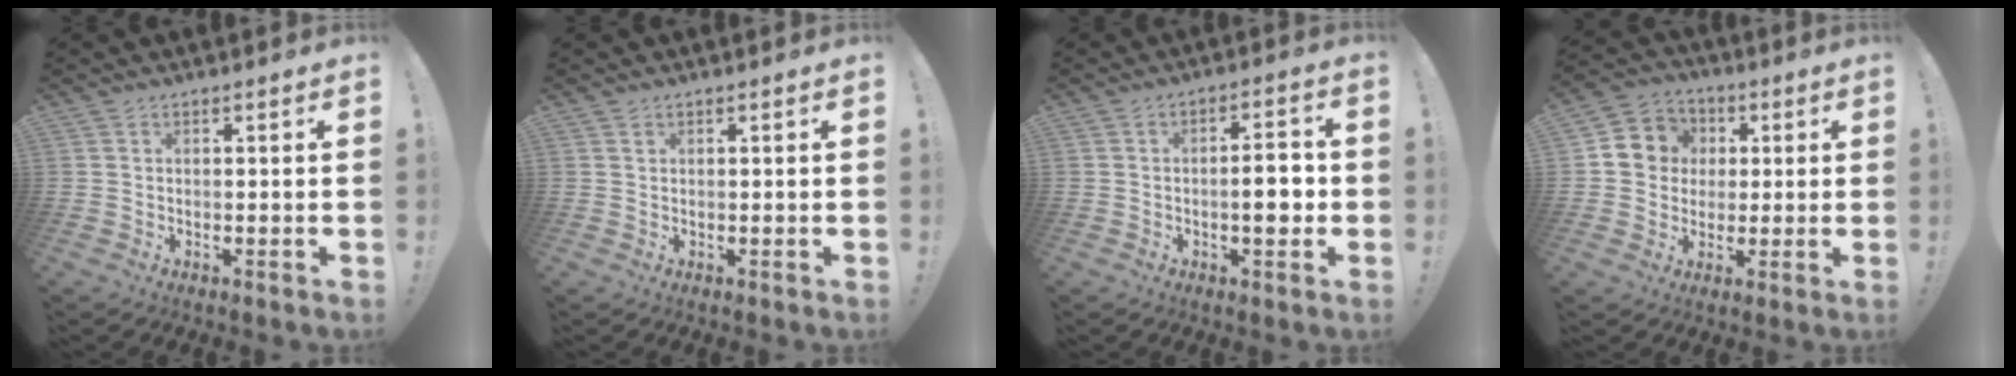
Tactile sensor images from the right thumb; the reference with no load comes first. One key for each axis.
{"total": 0.5, "fx": 0.4, "fy": 0.2, "fz": 0.3, "tx": -0.001, "ty": -0.001, "tz": 0.006}
{"total": 7.2, "fx": -1.3, "fy": 2.3, "fz": 6.7, "tx": -0.088, "ty": 0.004, "tz": -0.027}
{"total": 9.1, "fx": 0.9, "fy": 8.8, "fz": 2.3, "tx": -0.031, "ty": 0.005, "tz": 0.024}